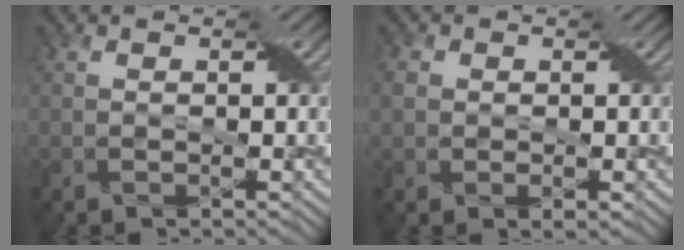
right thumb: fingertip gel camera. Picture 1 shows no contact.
{"total": 3.2, "force": [0.0, 2.5, 2.0], "torque": [-0.040, -0.003, 0.000]}